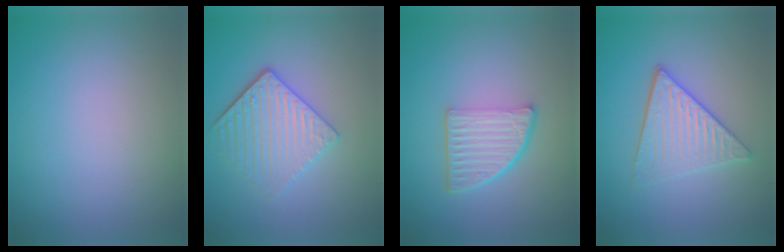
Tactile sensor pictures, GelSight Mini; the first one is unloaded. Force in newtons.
{"total": 4.1, "press": 3.5, "slide": 2.2}
{"total": 4.9, "press": 3.4, "slide": 3.6}
{"total": 3.9, "press": 3.3, "slide": 1.9}